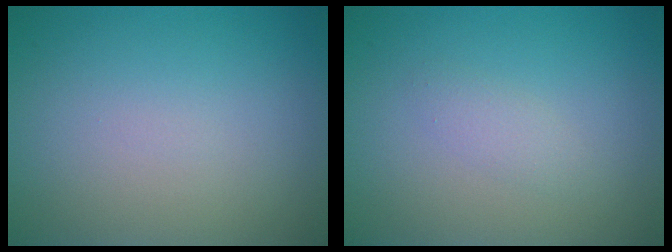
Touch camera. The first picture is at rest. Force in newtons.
{"total": 1.2, "press": 1.2, "slide": 0.0}